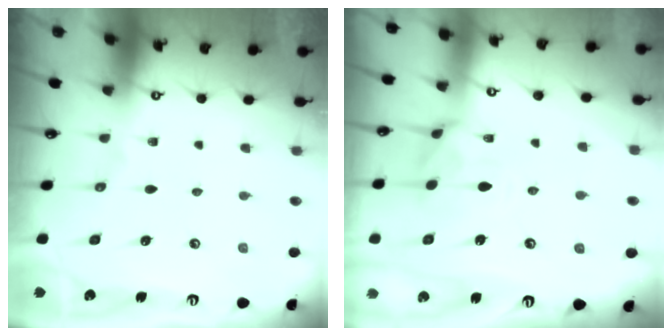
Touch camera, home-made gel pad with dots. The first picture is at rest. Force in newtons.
{"total": 2.2, "press": 1.9, "slide": 1.1}